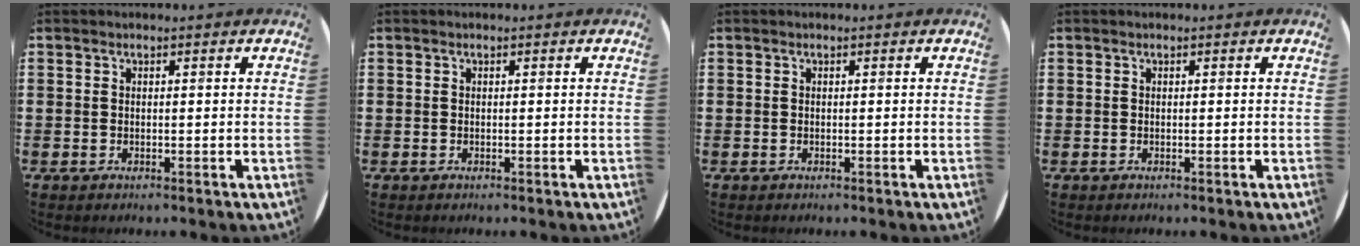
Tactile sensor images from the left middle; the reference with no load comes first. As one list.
[{"total": 0.0}, {"total": 0.0}, {"total": 0.0}]